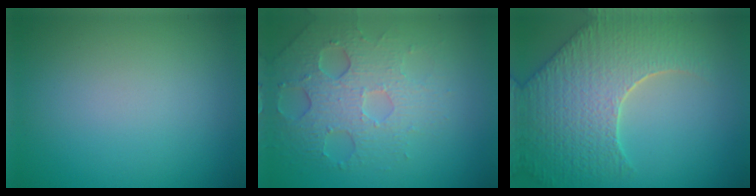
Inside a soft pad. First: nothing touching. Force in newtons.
{"total": 4.9, "press": 4.1, "slide": 2.7}
{"total": 8.8, "press": 6.3, "slide": 6.2}